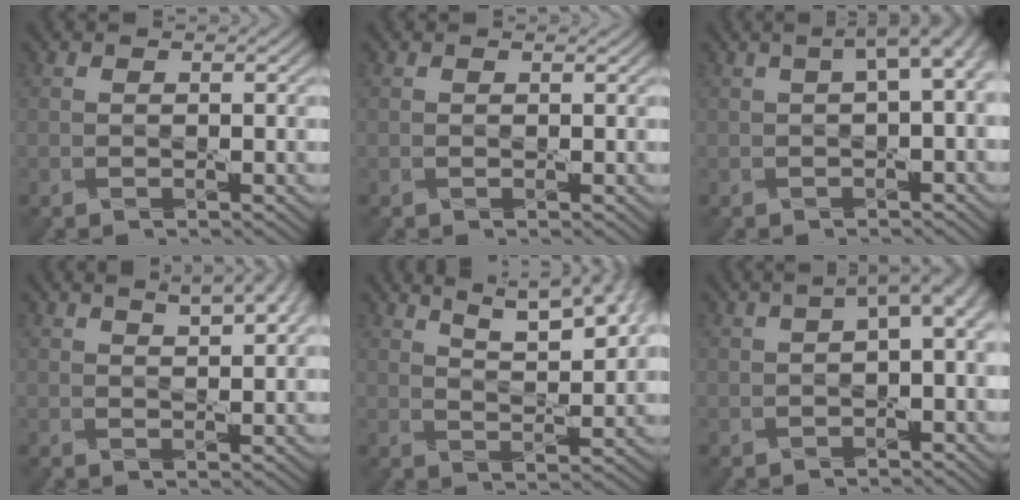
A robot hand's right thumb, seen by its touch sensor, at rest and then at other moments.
{"total": 0.0}
{"total": 4.1, "force": [1.0, 1.2, 3.8], "torque": [-0.046, 0.015, 0.016]}
{"total": 6.6, "force": [3.7, 2.2, 4.9], "torque": [-0.061, 0.022, 0.037]}
{"total": 12.2, "force": [7.8, 4.0, 8.5], "torque": [-0.129, 0.022, 0.105]}
{"total": 4.4, "force": [0.6, 1.7, 4.0], "torque": [-0.050, 0.009, 0.009]}